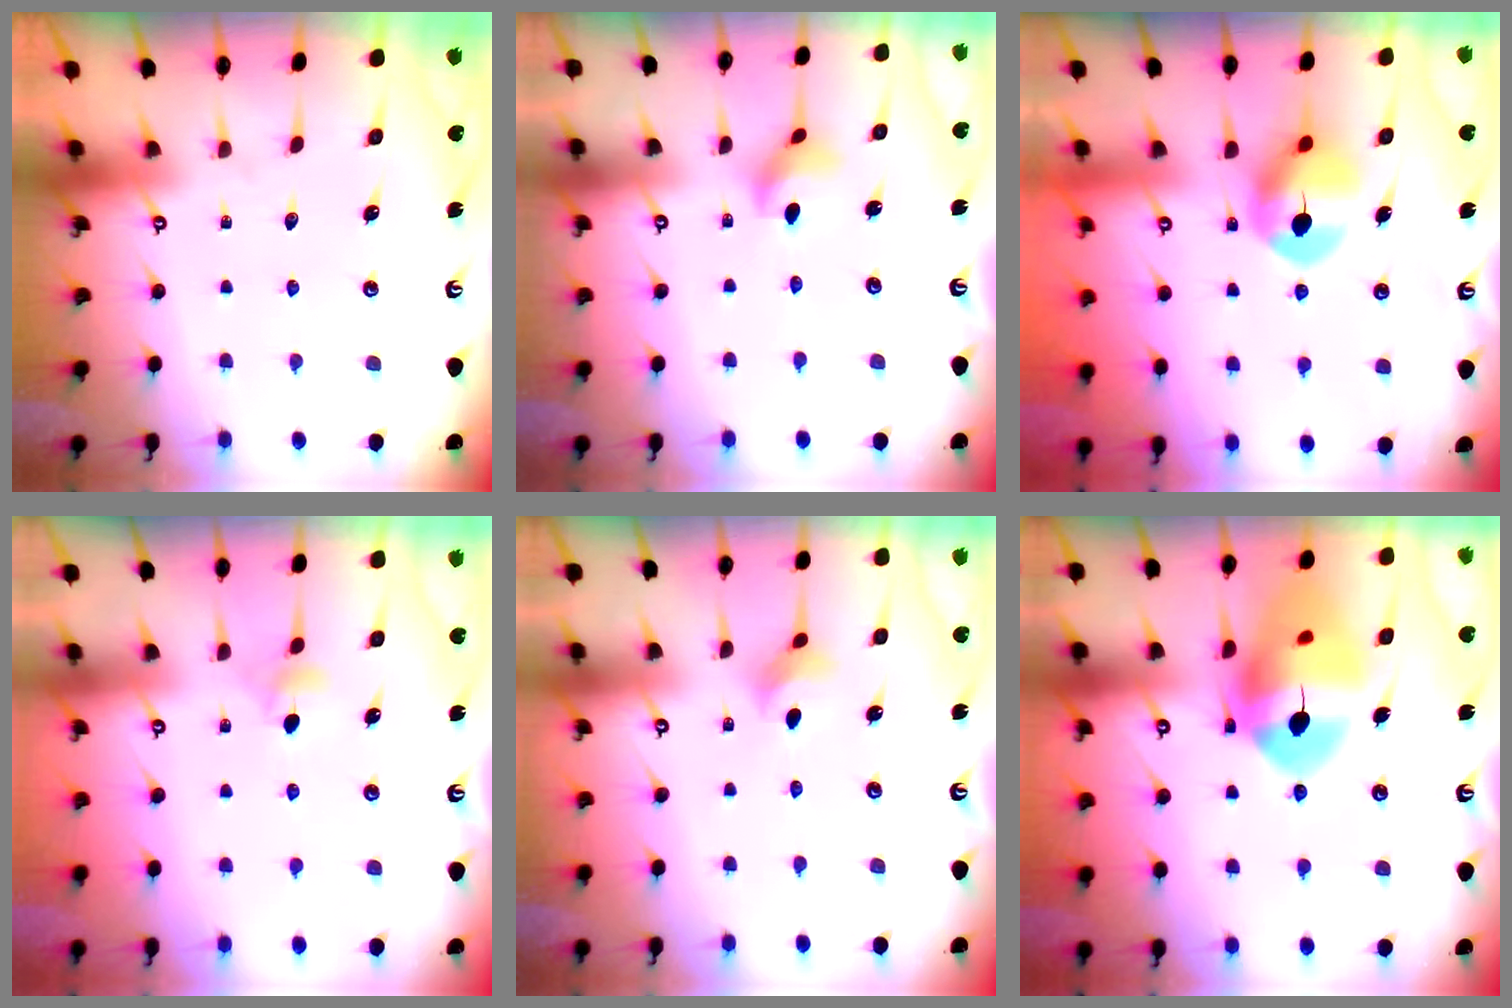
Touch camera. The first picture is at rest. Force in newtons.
{"total": 3.5, "press": 3.4, "slide": 0.8}
{"total": 9.0, "press": 9.0, "slide": 0.5}
{"total": 3.8, "press": 3.7, "slide": 0.8}
{"total": 4.0, "press": 3.9, "slide": 0.8}
{"total": 18.1, "press": 17.9, "slide": 2.2}